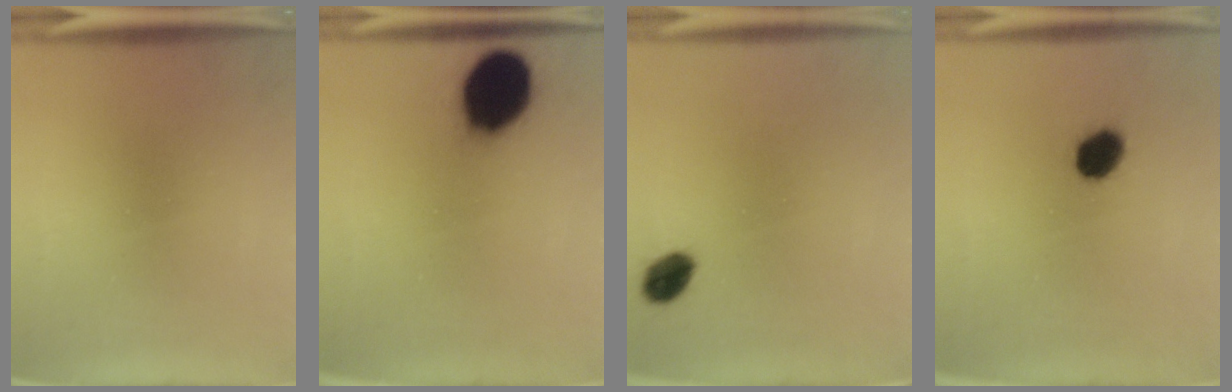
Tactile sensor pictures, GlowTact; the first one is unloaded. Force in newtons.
{"total": 14.3}
{"total": 4.5}
{"total": 5.1}